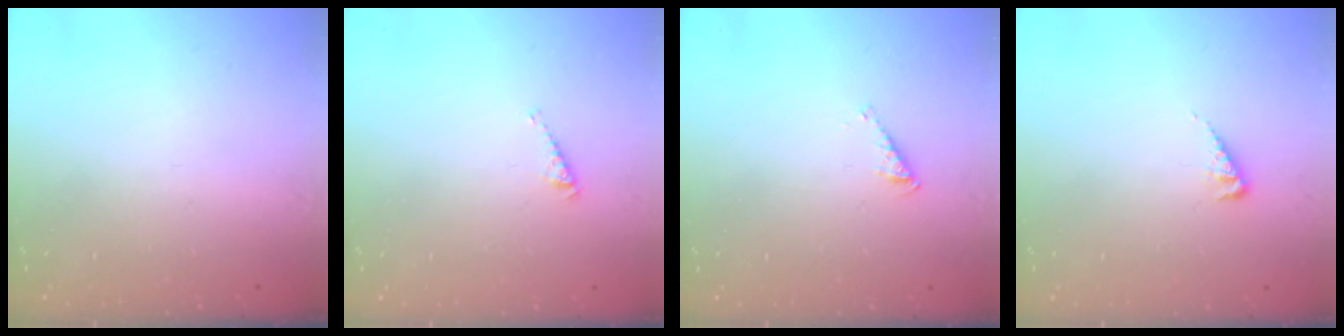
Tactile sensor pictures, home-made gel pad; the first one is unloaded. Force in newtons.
{"total": 3.0, "press": 2.9, "slide": 0.4}
{"total": 2.7, "press": 2.6, "slide": 0.3}
{"total": 4.0, "press": 3.9, "slide": 0.7}